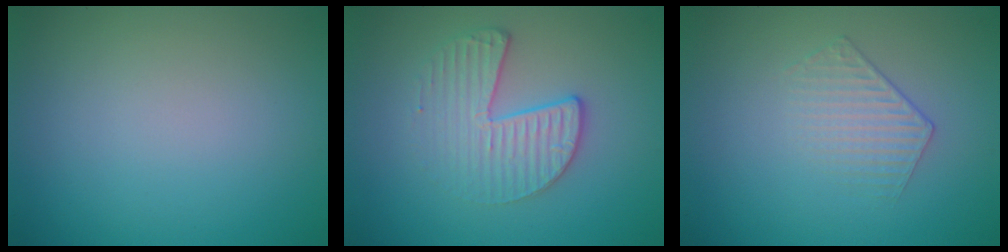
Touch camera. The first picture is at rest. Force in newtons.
{"total": 3.3, "press": 2.9, "slide": 1.6}
{"total": 1.5, "press": 0.9, "slide": 1.2}